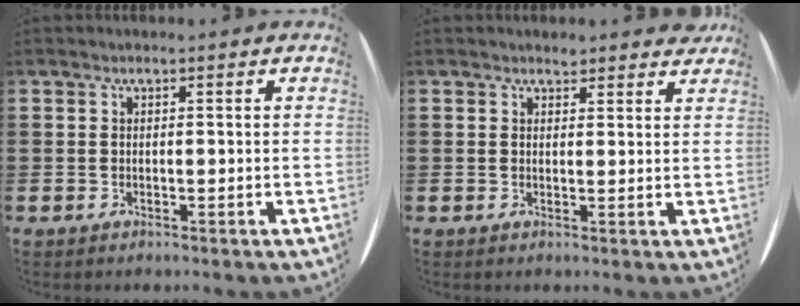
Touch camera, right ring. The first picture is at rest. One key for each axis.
{"total": 1.5, "fx": 1.5, "fy": 0.5, "fz": 0.0, "tx": -0.003, "ty": 0.001, "tz": 0.028}